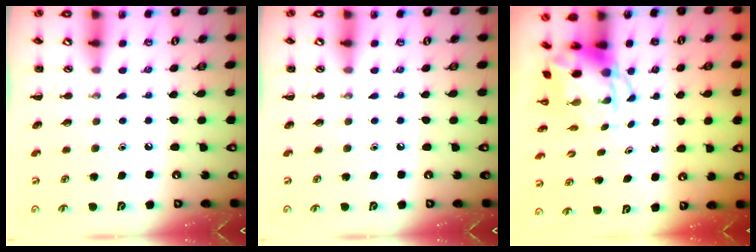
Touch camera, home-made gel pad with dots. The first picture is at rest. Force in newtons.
{"total": 0.0}
{"total": 4.4, "press": 4.3, "slide": 1.1}